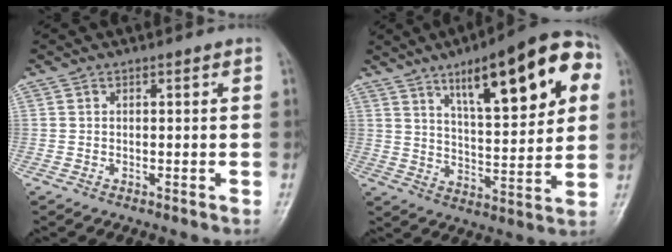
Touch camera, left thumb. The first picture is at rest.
{"total": 21.1, "force": [9.1, 6.9, 17.8], "torque": [-0.214, -0.016, 0.133]}